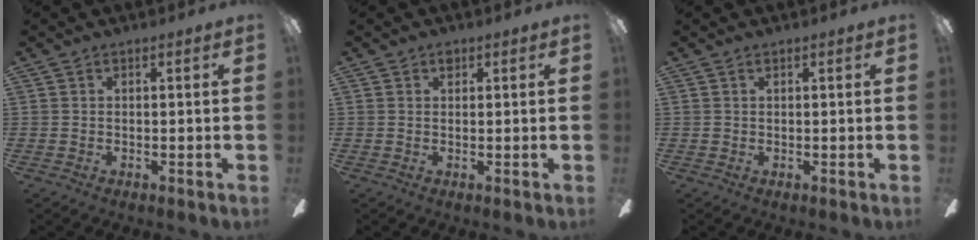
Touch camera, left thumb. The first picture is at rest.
{"total": 1.2, "force": [0.8, 0.7, 0.6], "torque": [-0.005, 0.000, 0.013]}
{"total": 0.7, "force": [0.3, 0.5, 0.4], "torque": [-0.009, 0.003, 0.006]}